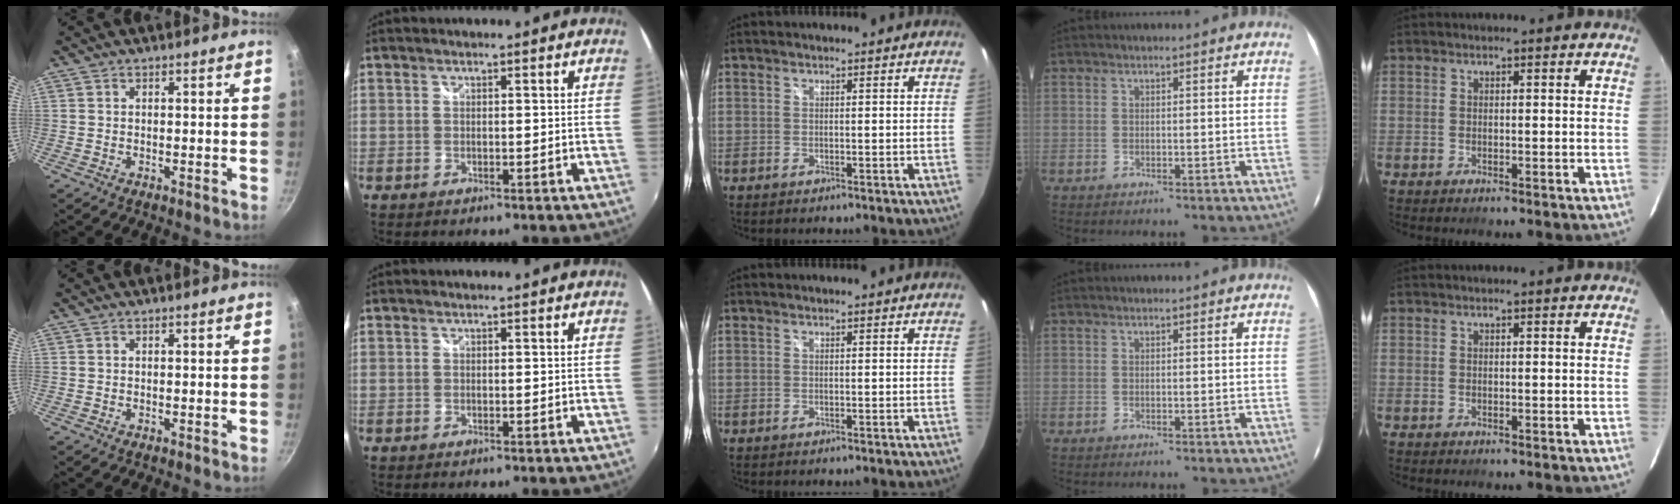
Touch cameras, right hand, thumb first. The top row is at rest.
{}